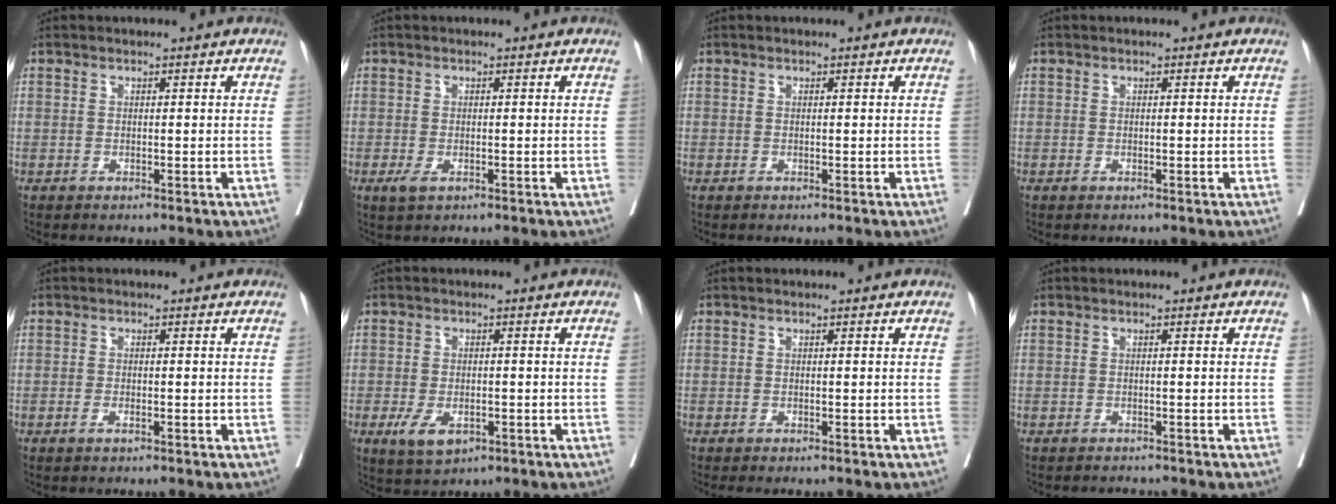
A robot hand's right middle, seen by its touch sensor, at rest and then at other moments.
{"total": 1.8, "force": [-0.8, 0.8, 1.5], "torque": [-0.029, -0.003, -0.009]}
{"total": 0.0}
{"total": 0.0}
{"total": 1.0, "force": [-0.5, 0.3, 0.8], "torque": [-0.013, 0.000, -0.008]}
{"total": 4.8, "force": [-2.0, 2.4, 3.6], "torque": [-0.069, -0.006, -0.025]}
{"total": 0.8, "force": [-0.7, 0.1, 0.3], "torque": [-0.004, -0.003, -0.012]}
{"total": 1.2, "force": [-1.2, 0.0, 0.0], "torque": [-0.001, -0.005, -0.016]}